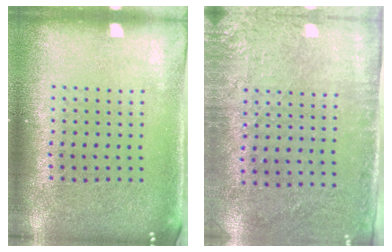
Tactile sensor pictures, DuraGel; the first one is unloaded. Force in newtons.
{"total": 2.8, "press": 2.3, "slide": 1.6}